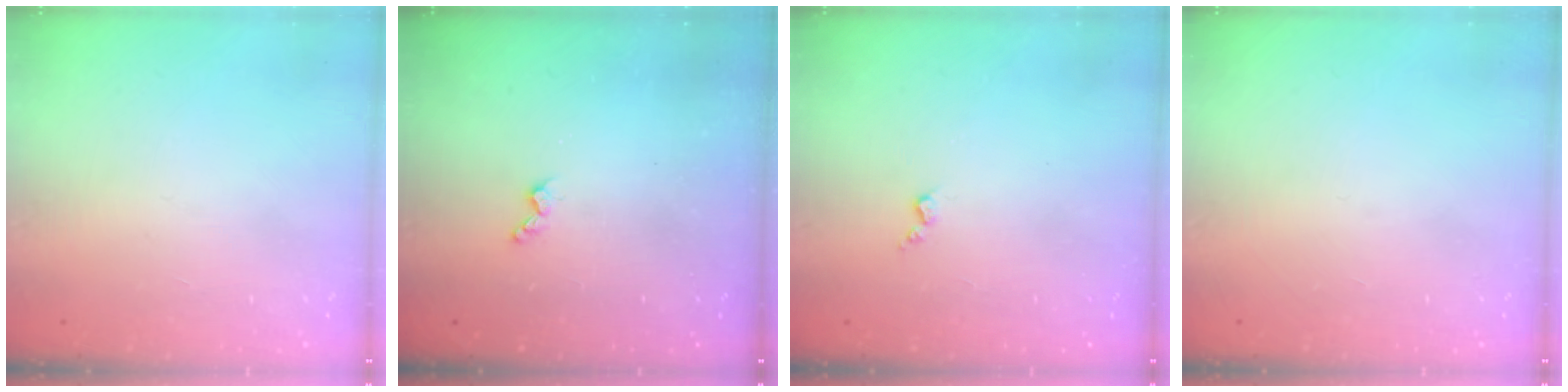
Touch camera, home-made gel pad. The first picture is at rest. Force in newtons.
{"total": 3.4, "press": 3.4, "slide": 0.6}
{"total": 2.7, "press": 2.6, "slide": 0.4}
{"total": 0.0}